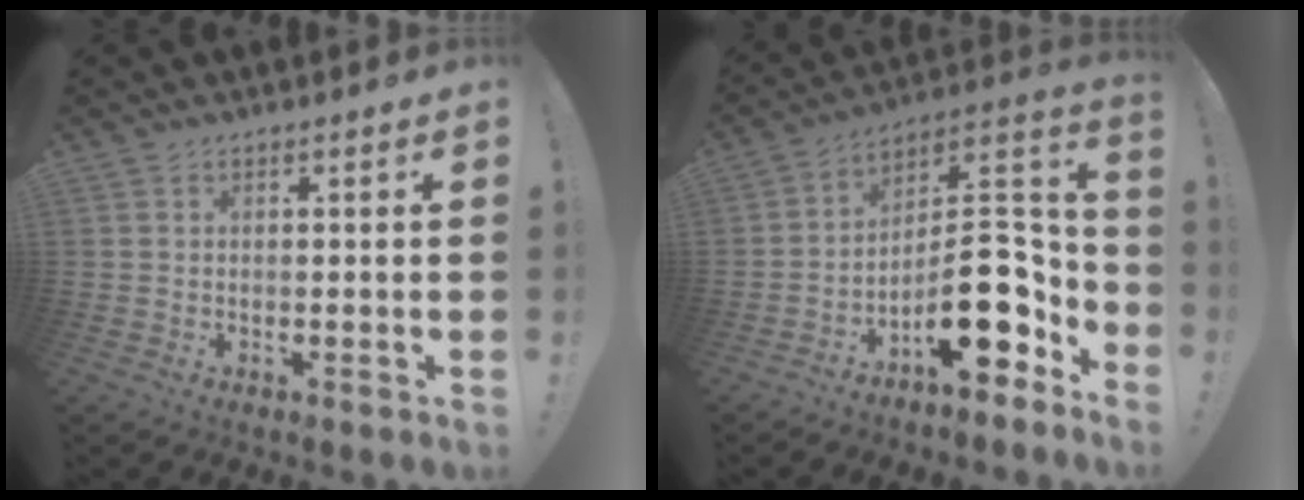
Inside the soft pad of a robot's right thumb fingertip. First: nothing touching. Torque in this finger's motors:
{"motor_torque": [3.85, 1.13, 1.30, -1.47, 0.30]}